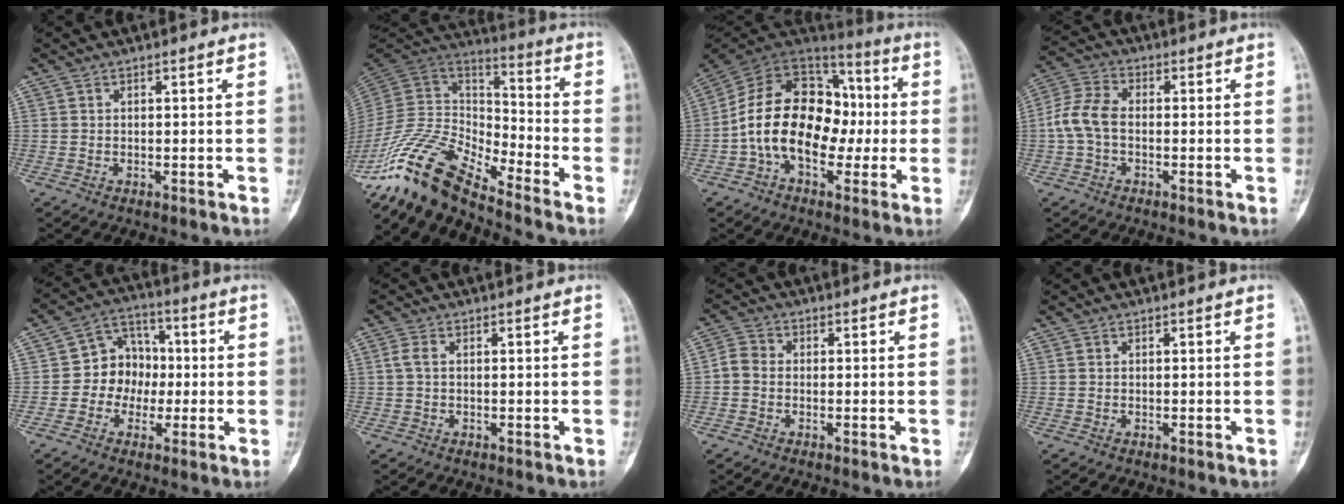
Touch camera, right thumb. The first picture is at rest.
{"total": 15.3, "force": [-13.0, 3.7, 7.0], "torque": [-0.135, 0.090, -0.260]}
{"total": 20.3, "force": [-2.2, 13.5, 15.0], "torque": [-0.234, 0.049, -0.041]}
{"total": 6.9, "force": [-0.9, 4.3, 5.3], "torque": [-0.114, 0.019, -0.028]}
{"total": 9.6, "force": [-0.8, 8.2, 4.9], "torque": [-0.034, 0.030, -0.027]}
{"total": 1.6, "force": [0.1, 0.8, 1.4], "torque": [-0.038, 0.000, 0.000]}
{"total": 3.1, "force": [-0.6, 2.4, 1.8], "torque": [-0.032, 0.008, -0.024]}
{"total": 0.0}